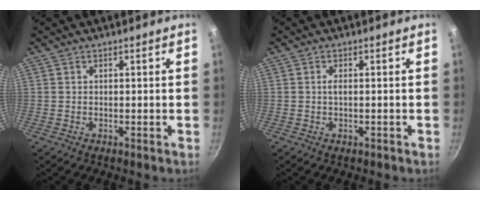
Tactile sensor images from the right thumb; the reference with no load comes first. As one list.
[{"total": 1.4, "force": [-0.1, 0.6, 1.3], "torque": [-0.025, 0.002, -0.005]}]